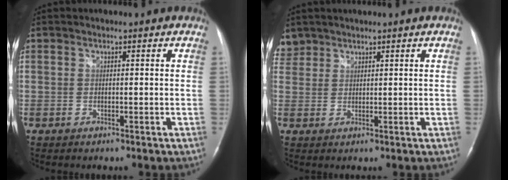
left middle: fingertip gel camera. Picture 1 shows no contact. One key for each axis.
{"total": 3.0, "fx": 2.5, "fy": 1.6, "fz": -0.3, "tx": 0.009, "ty": 0.010, "tz": 0.051}